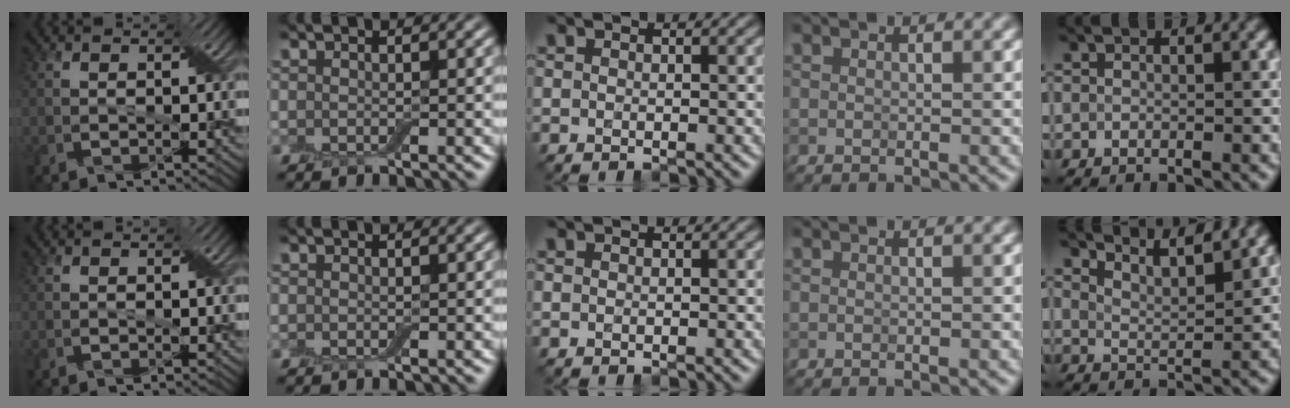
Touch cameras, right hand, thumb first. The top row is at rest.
{"little": {"total": 6.1, "force": [5.3, 1.4, 2.7], "torque": [-0.029, 0.016, 0.059]}}